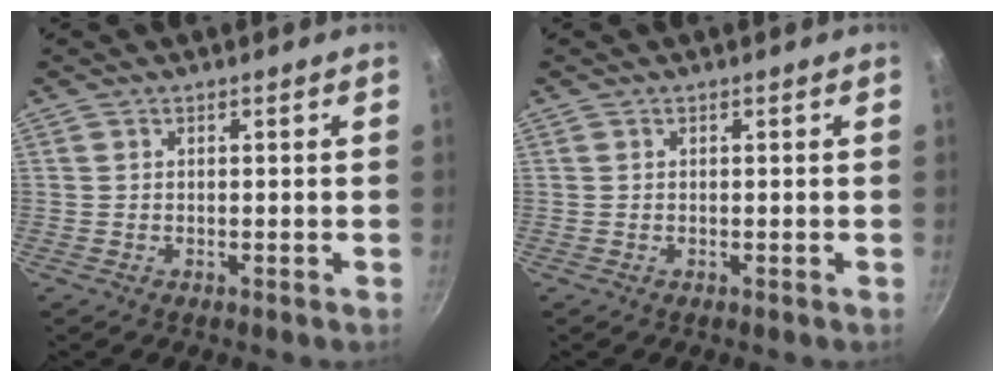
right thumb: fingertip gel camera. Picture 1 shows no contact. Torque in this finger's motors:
{"motor_torque": [0.00, 0.00, -0.06, 0.05, 0.00]}